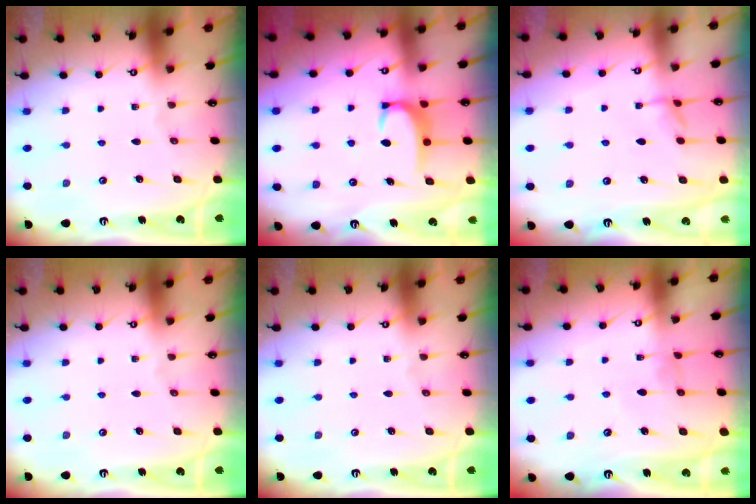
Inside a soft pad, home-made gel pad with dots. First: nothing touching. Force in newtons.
{"total": 3.6, "press": 3.5, "slide": 0.4}
{"total": 2.6, "press": 2.6, "slide": 0.5}
{"total": 0.0}
{"total": 0.0}
{"total": 0.0}